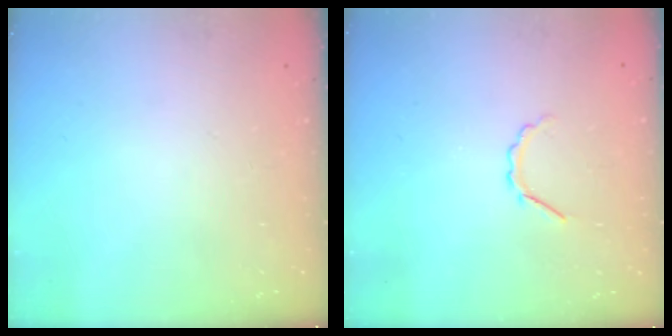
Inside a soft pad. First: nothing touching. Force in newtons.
{"total": 2.9, "press": 2.7, "slide": 1.0}